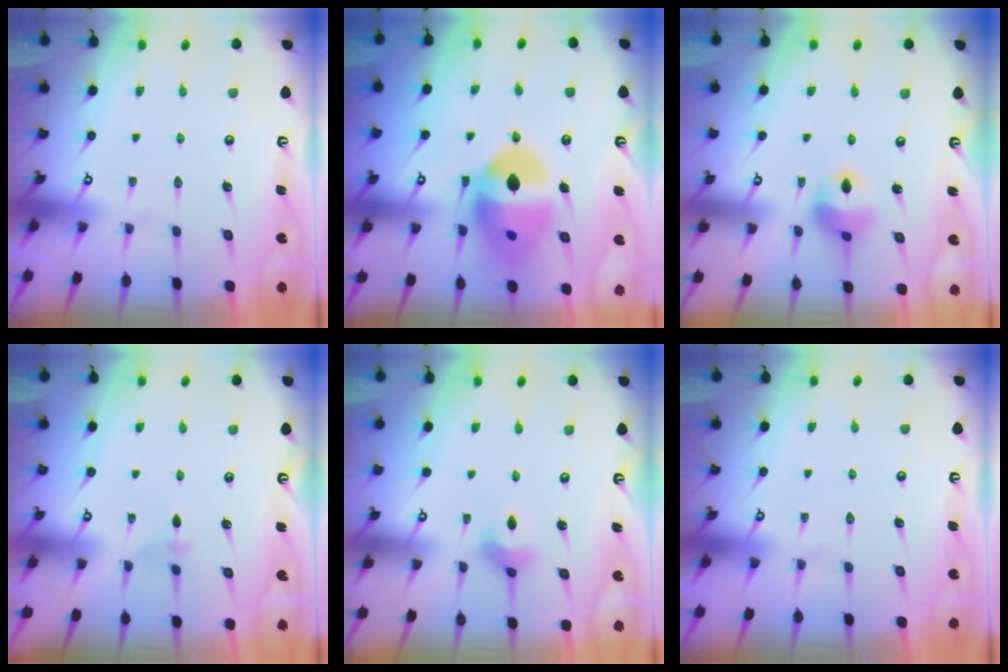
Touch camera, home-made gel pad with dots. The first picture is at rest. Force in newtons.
{"total": 15.8, "press": 15.8, "slide": 1.3}
{"total": 9.7, "press": 9.6, "slide": 1.4}
{"total": 2.0, "press": 1.9, "slide": 0.5}
{"total": 3.2, "press": 3.2, "slide": 0.5}
{"total": 0.0}